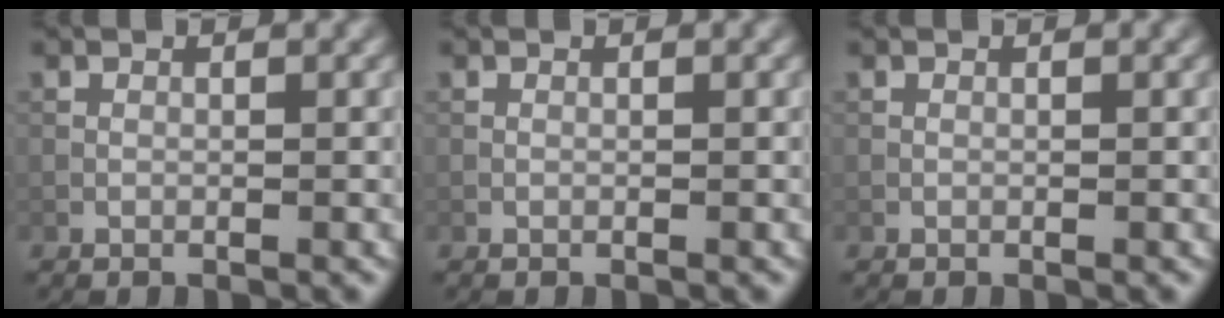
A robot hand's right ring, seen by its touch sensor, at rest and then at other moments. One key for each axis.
{"total": 0.0}
{"total": 0.0}